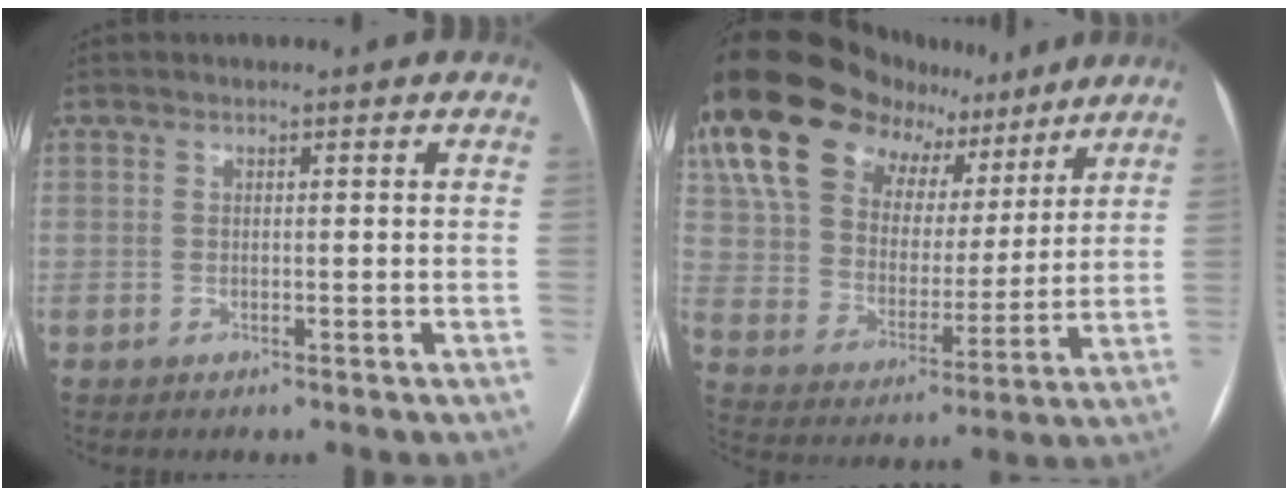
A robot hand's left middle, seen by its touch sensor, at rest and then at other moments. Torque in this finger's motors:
{"motor_torque": [1.23, -0.90, 1.06, 0.21]}